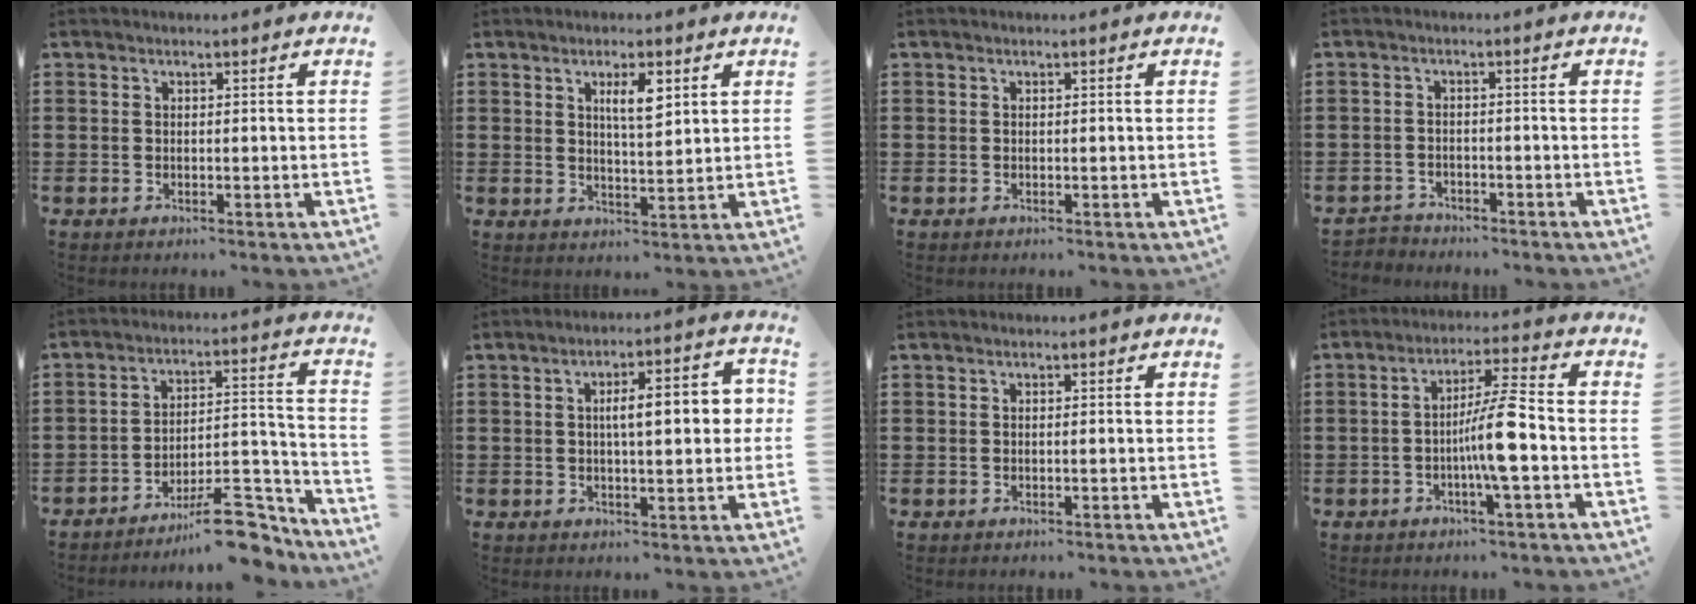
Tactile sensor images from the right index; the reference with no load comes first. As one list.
[{"total": 4.5, "force": [2.0, 1.2, 3.8], "torque": [-0.071, 0.004, 0.030]}, {"total": 0.0}, {"total": 2.1, "force": [-2.1, 0.4, -0.2], "torque": [-0.003, 0.002, -0.047]}, {"total": 12.7, "force": [-10.0, 3.5, 7.1], "torque": [-0.072, 0.045, -0.180]}, {"total": 7.4, "force": [0.8, 2.1, 7.0], "torque": [-0.114, 0.002, 0.007]}, {"total": 0.0}, {"total": 7.5, "force": [-1.9, 0.3, 7.3], "torque": [-0.131, -0.003, -0.039]}]